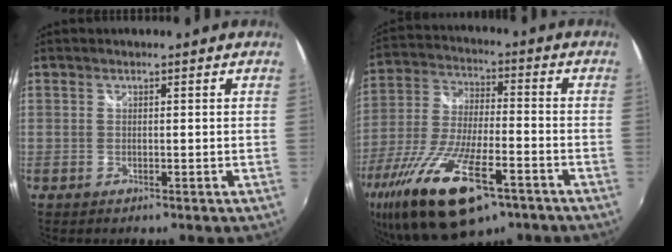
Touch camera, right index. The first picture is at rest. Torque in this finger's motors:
{"motor_torque": [1.58, -0.56, 1.05, 0.14]}